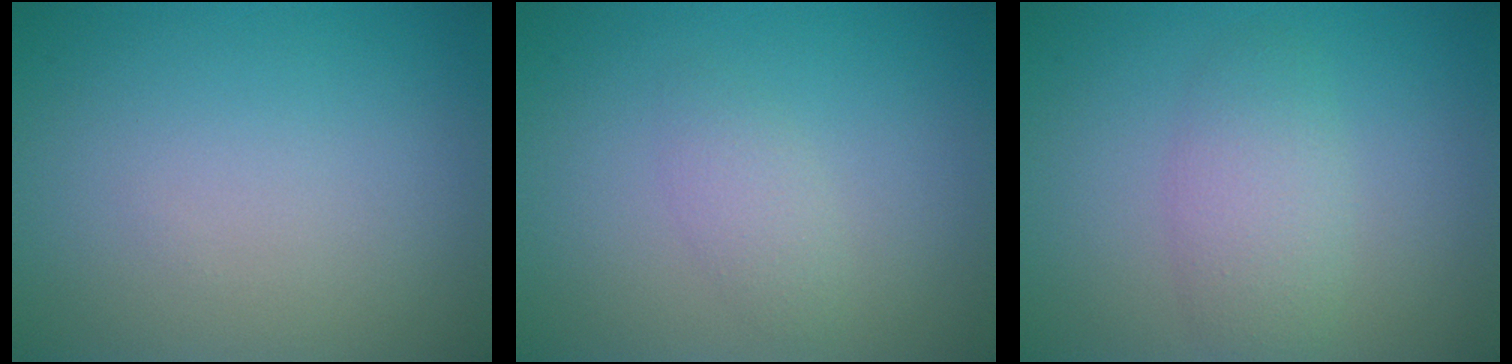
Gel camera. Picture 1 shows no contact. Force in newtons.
{"total": 1.5, "press": 1.5, "slide": 0.1}
{"total": 2.9, "press": 2.9, "slide": 0.1}